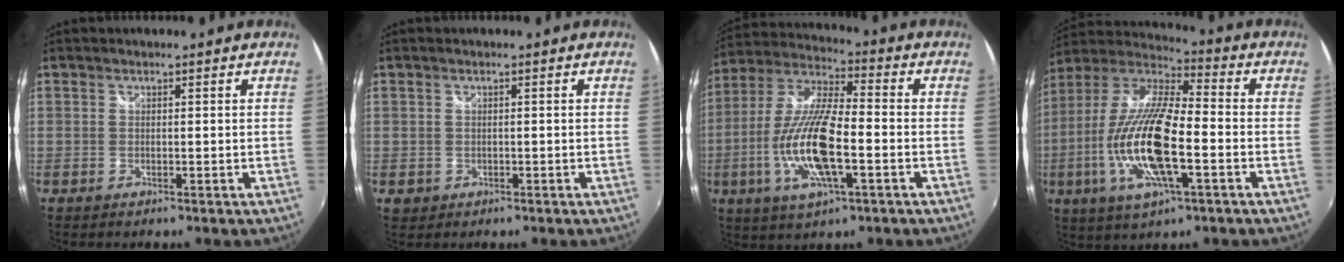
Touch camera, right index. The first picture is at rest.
{"total": 1.9, "force": [-0.4, 1.8, 0.5], "torque": [-0.009, -0.004, -0.005]}
{"total": 16.5, "force": [-4.5, 4.9, 15.1], "torque": [-0.311, -0.012, -0.087]}
{"total": 20.1, "force": [-5.4, 6.1, 18.5], "torque": [-0.375, -0.018, -0.108]}